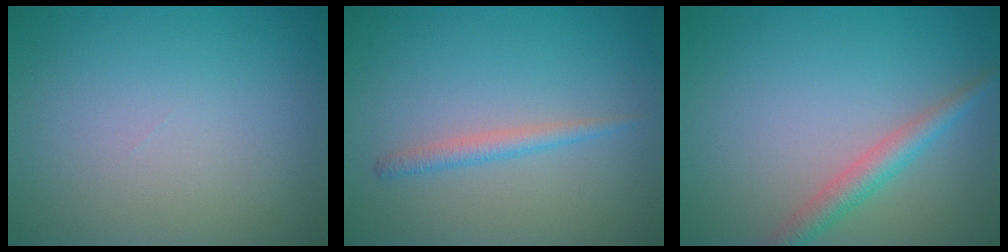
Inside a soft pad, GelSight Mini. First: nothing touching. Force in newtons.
{"total": 1.5, "press": 1.5, "slide": 0.1}
{"total": 2.7, "press": 2.7, "slide": 0.2}